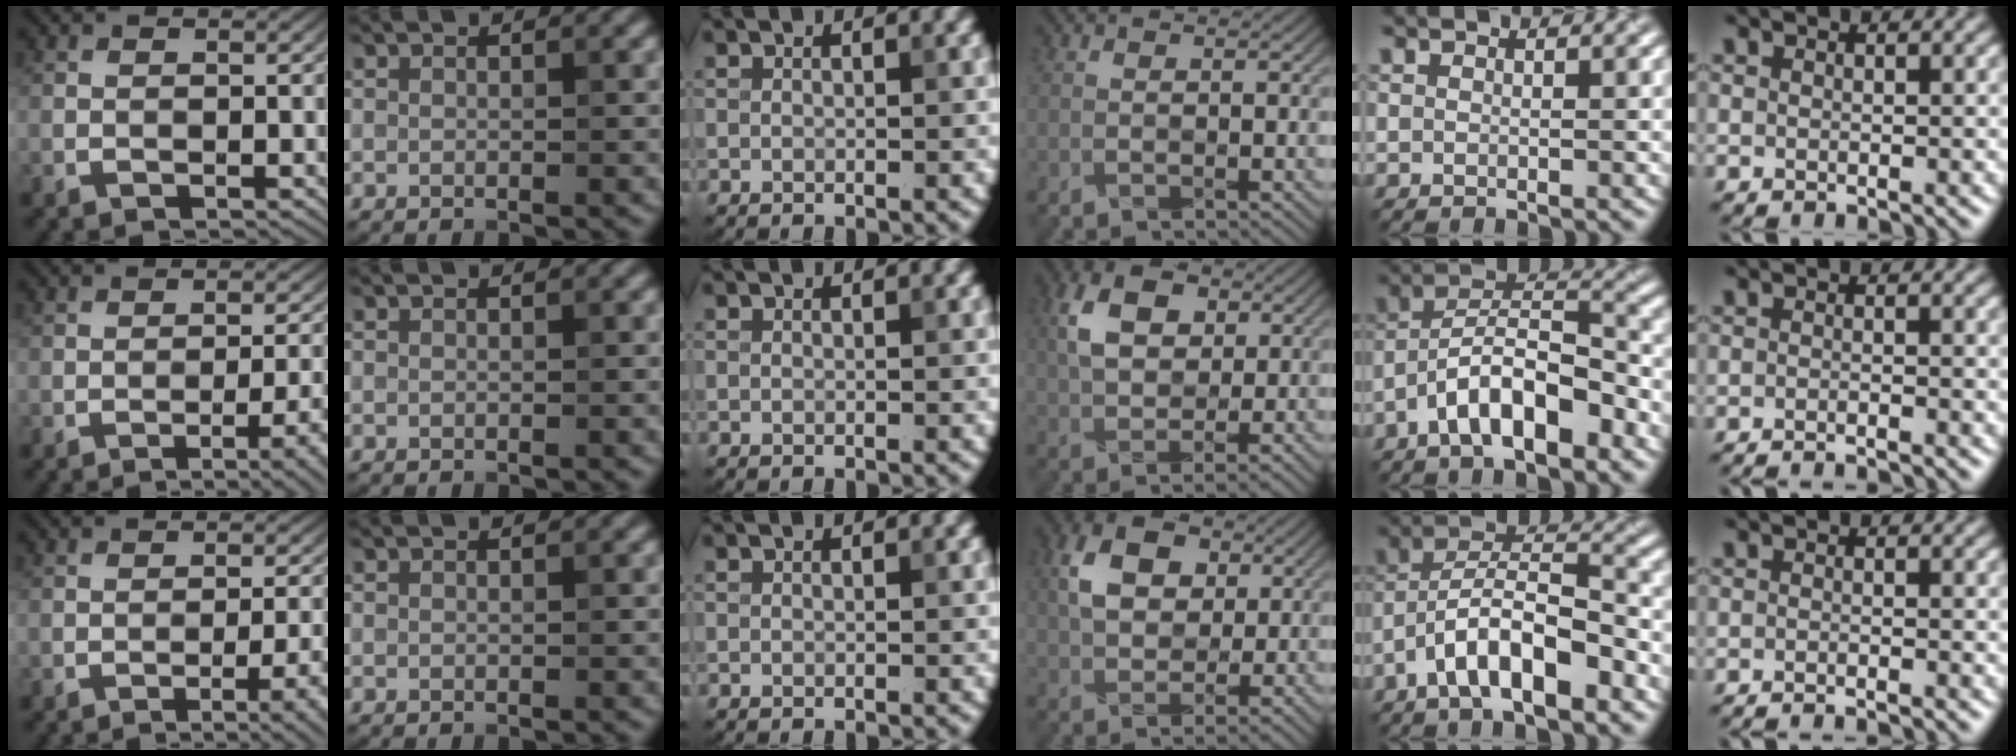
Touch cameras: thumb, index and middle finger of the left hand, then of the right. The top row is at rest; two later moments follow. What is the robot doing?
{"motion": "wrap", "object": "scarf"}